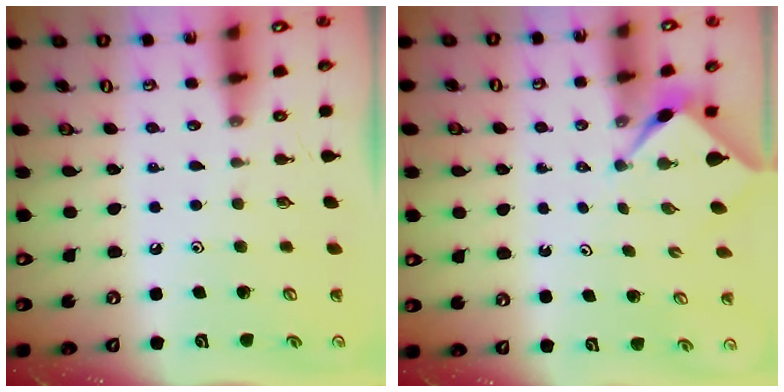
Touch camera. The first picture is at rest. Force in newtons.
{"total": 2.3, "press": 2.3, "slide": 0.3}